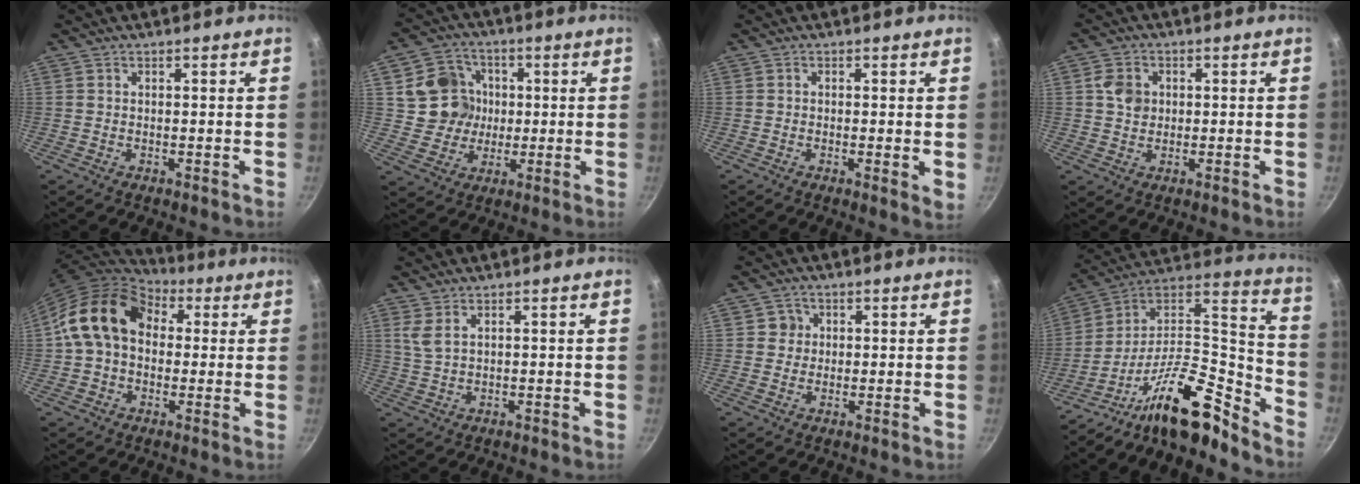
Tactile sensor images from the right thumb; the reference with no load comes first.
{"total": 10.4, "force": [1.5, 9.7, 3.4], "torque": [-0.030, 0.009, 0.025]}
{"total": 2.3, "force": [0.0, 0.4, 2.3], "torque": [-0.034, -0.007, -0.005]}
{"total": 4.3, "force": [0.6, 3.6, 2.3], "torque": [-0.028, 0.003, 0.003]}
{"total": 15.5, "force": [2.5, 11.6, 10.1], "torque": [-0.153, 0.033, 0.028]}
{"total": 2.4, "force": [0.9, 0.6, 2.1], "torque": [-0.049, -0.002, 0.022]}
{"total": 2.7, "force": [0.5, 2.6, 0.4], "torque": [0.012, 0.004, 0.003]}
{"total": 21.1, "force": [-15.4, 6.6, 12.8], "torque": [-0.154, 0.114, -0.285]}